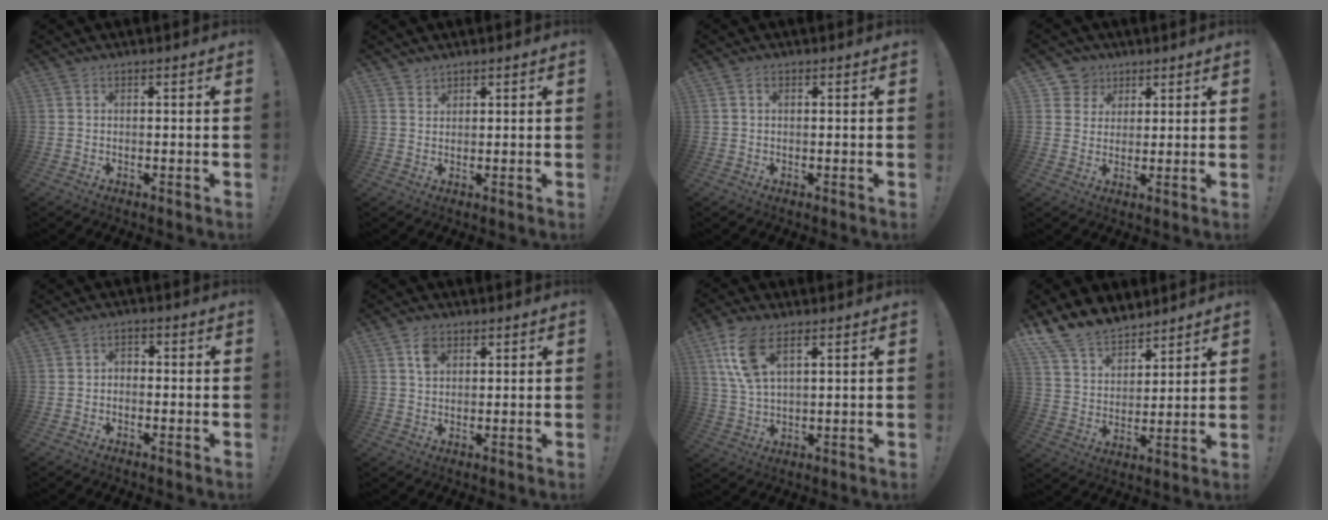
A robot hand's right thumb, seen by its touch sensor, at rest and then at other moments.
{"total": 1.8, "force": [1.7, 0.7, 0.1], "torque": [0.005, -0.013, 0.031]}
{"total": 1.1, "force": [0.3, 0.7, 0.7], "torque": [-0.007, 0.001, 0.003]}
{"total": 6.3, "force": [3.0, 5.5, 0.6], "torque": [-0.010, -0.023, 0.060]}
{"total": 2.0, "force": [-1.4, 1.2, 0.8], "torque": [-0.011, 0.008, -0.027]}
{"total": 4.4, "force": [2.1, 3.0, 2.3], "torque": [-0.030, -0.004, 0.039]}
{"total": 10.9, "force": [5.1, 5.4, 8.0], "torque": [-0.158, -0.007, 0.098]}
{"total": 12.5, "force": [10.7, 5.8, 2.7], "torque": [-0.073, -0.080, 0.210]}